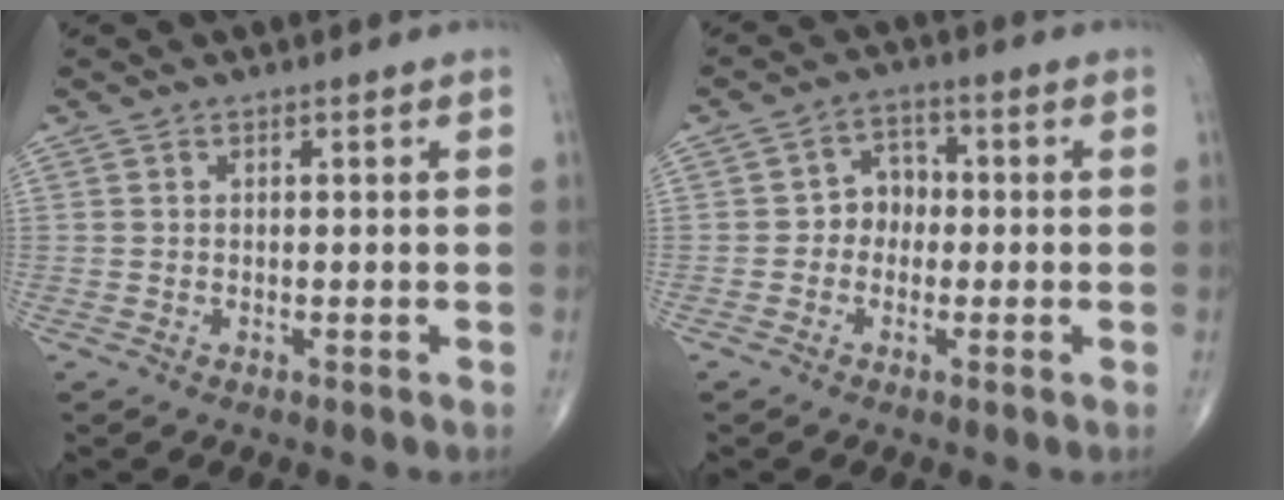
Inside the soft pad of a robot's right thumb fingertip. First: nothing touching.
{"total": 4.7, "force": [-0.6, 4.0, 2.4], "torque": [-0.009, 0.020, -0.024]}